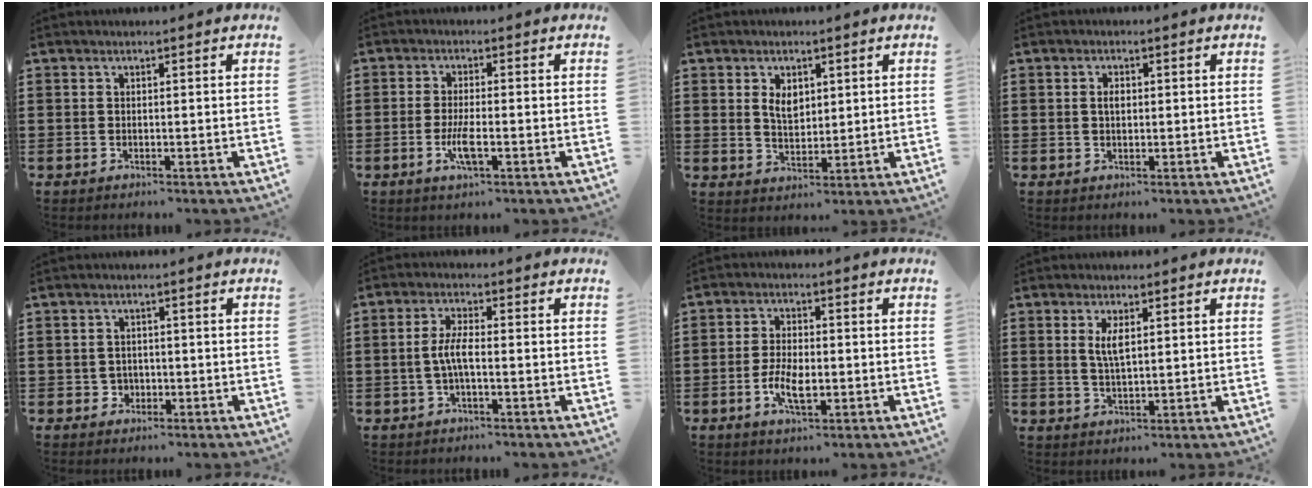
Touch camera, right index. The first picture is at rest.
{"total": 4.0, "force": [-1.5, 0.7, 3.7], "torque": [-0.081, -0.005, -0.033]}
{"total": 3.7, "force": [1.5, 2.3, 2.4], "torque": [-0.046, 0.004, 0.024]}
{"total": 1.8, "force": [0.2, 0.9, 1.5], "torque": [-0.031, 0.006, 0.003]}
{"total": 1.8, "force": [-0.5, 1.7, 0.4], "torque": [-0.014, 0.002, -0.013]}
{"total": 4.1, "force": [-0.7, 1.0, 3.9], "torque": [-0.093, -0.004, -0.022]}
{"total": 5.2, "force": [-1.5, 2.3, 4.4], "torque": [-0.087, 0.003, -0.029]}
{"total": 3.5, "force": [1.2, 1.0, 3.1], "torque": [-0.065, 0.005, 0.018]}